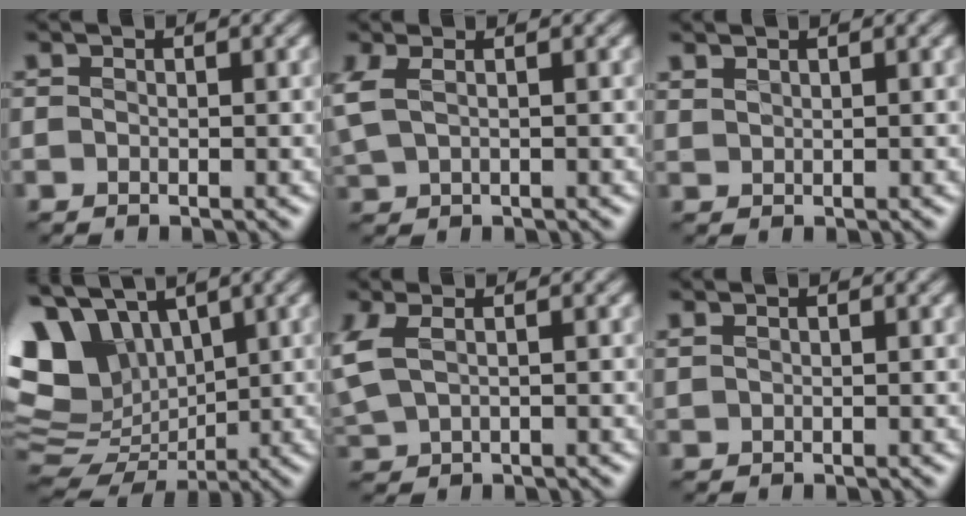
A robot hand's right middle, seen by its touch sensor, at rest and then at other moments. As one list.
[{"total": 2.7, "force": [0.4, 1.5, 2.3], "torque": [-0.068, 0.003, 0.015]}, {"total": 0.7, "force": [0.7, 0.2, 0.2], "torque": [-0.008, 0.003, 0.019]}, {"total": 9.8, "force": [3.7, 6.5, 6.4], "torque": [-0.132, 0.018, 0.066]}, {"total": 4.0, "force": [0.5, 2.2, 3.2], "torque": [-0.099, 0.001, 0.017]}, {"total": 0.5, "force": [0.3, 0.2, 0.4], "torque": [-0.009, 0.003, 0.010]}]